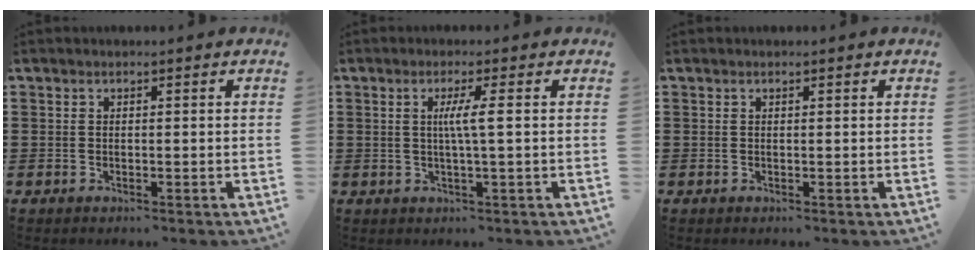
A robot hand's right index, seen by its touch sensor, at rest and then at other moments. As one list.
[{"total": 3.4, "force": [0.3, -0.3, 3.4], "torque": [-0.066, -0.004, 0.001]}, {"total": 0.0}]